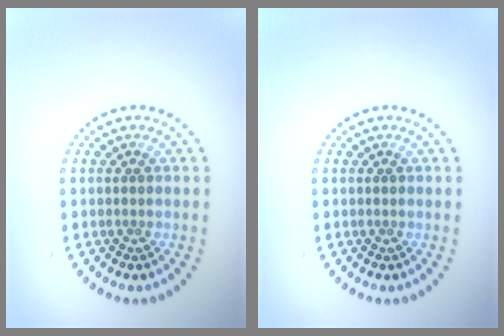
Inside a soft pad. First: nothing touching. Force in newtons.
{"total": 0.0}